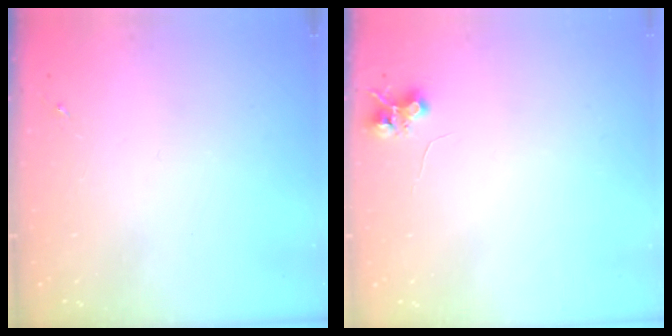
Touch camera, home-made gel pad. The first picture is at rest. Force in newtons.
{"total": 6.5, "press": 6.4, "slide": 0.9}